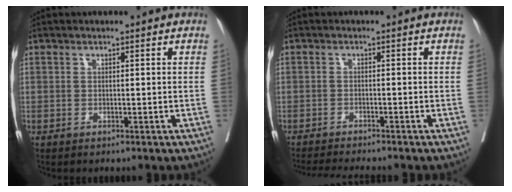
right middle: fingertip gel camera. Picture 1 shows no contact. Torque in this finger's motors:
{"motor_torque": [0.04, -0.05, 0.00, 0.03]}